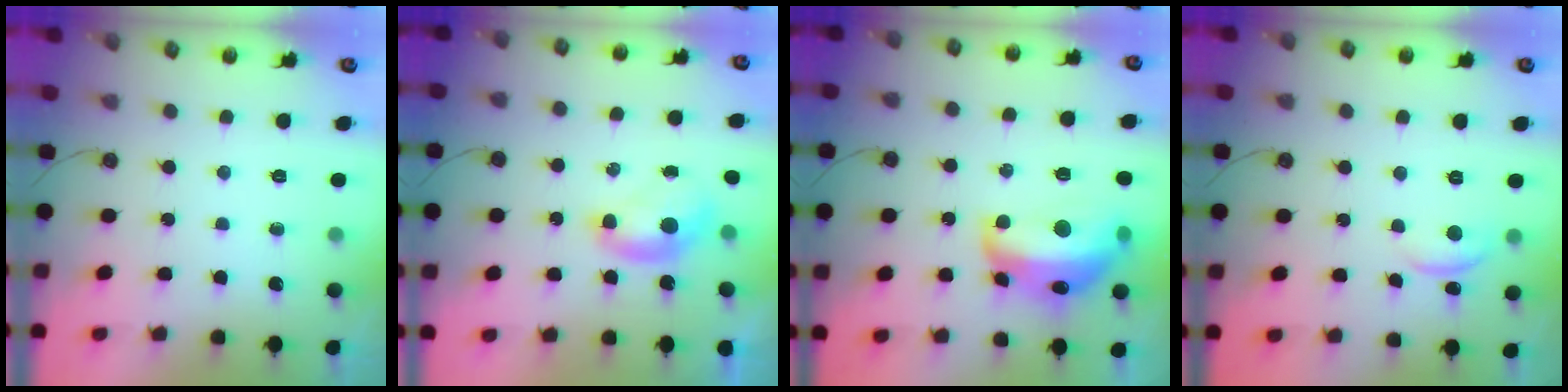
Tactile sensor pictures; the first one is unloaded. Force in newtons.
{"total": 1.6, "press": 1.4, "slide": 0.8}
{"total": 11.6, "press": 11.5, "slide": 1.2}
{"total": 2.2, "press": 2.1, "slide": 0.5}